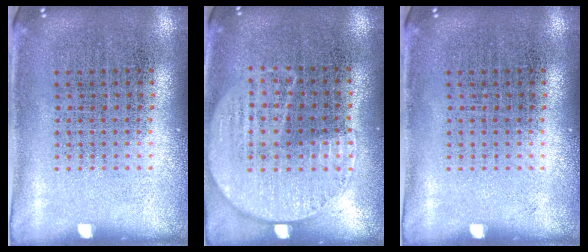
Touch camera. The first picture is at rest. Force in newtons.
{"total": 1.2, "press": 1.1, "slide": 0.5}
{"total": 0.0}